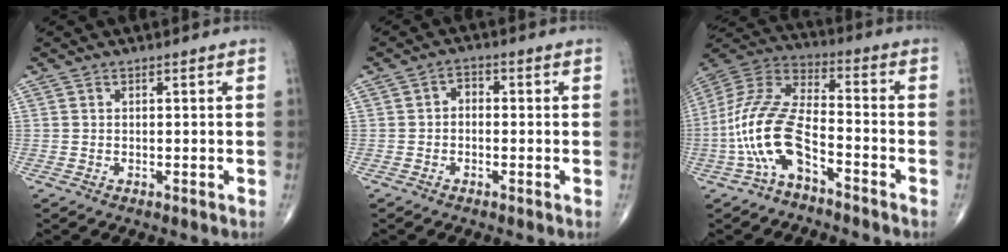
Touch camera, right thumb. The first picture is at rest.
{"total": 2.3, "force": [-0.5, 1.7, 1.5], "torque": [-0.010, 0.015, -0.020]}
{"total": 15.0, "force": [-6.2, 6.5, 11.9], "torque": [-0.259, 0.061, -0.122]}